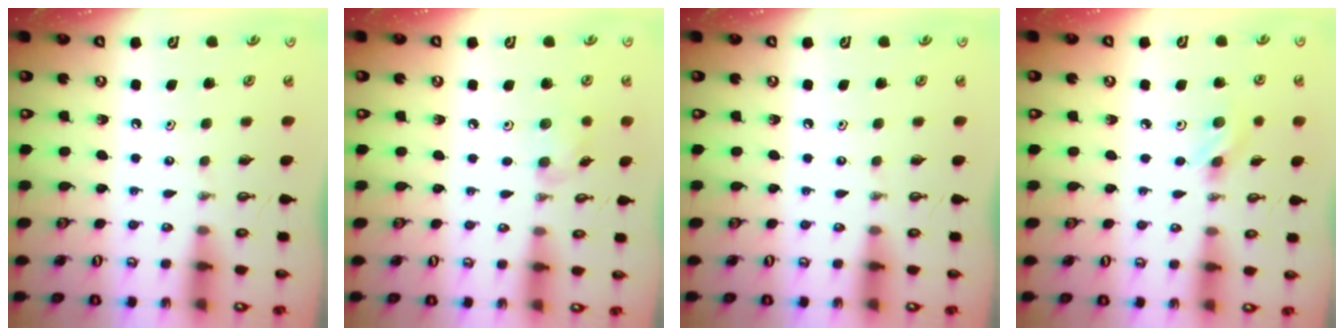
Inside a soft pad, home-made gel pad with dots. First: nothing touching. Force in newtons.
{"total": 5.3, "press": 5.3, "slide": 0.6}
{"total": 0.0}
{"total": 7.9, "press": 5.9, "slide": 5.3}